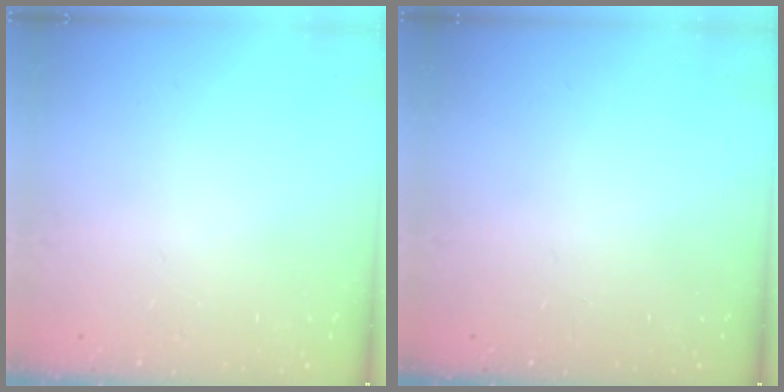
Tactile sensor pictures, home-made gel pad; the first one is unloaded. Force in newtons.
{"total": 0.0}